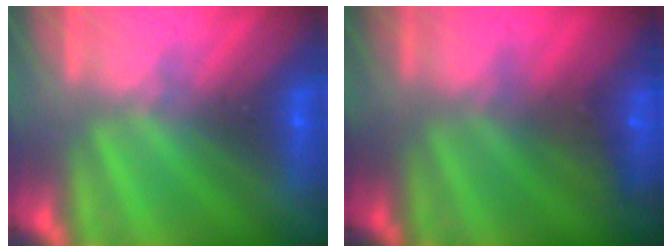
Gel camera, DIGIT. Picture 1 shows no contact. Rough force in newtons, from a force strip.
{"total": 4.0}